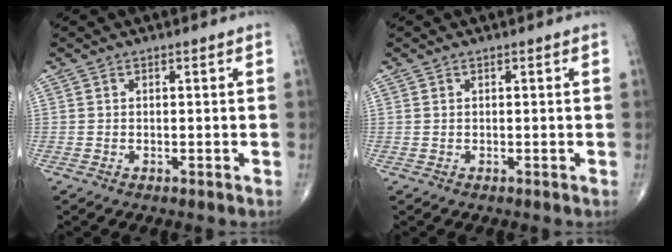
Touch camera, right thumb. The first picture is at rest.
{"total": 0.0}